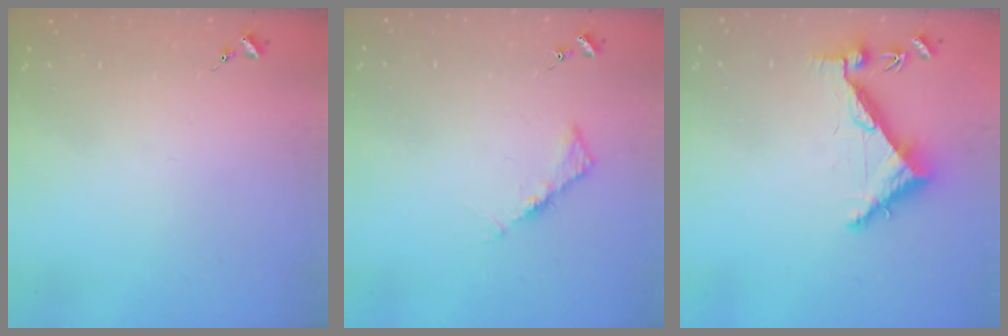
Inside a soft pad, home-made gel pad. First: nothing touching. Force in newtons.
{"total": 4.5, "press": 4.5, "slide": 0.4}
{"total": 6.7, "press": 6.7, "slide": 0.8}